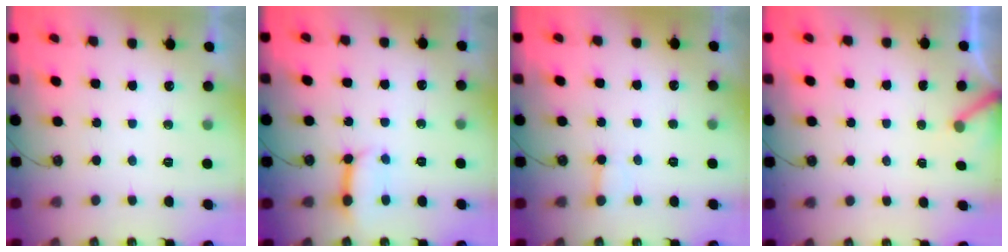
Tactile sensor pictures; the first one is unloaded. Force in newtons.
{"total": 7.5, "press": 7.5, "slide": 0.9}
{"total": 2.5, "press": 2.5, "slide": 0.1}
{"total": 3.8, "press": 3.8, "slide": 0.2}